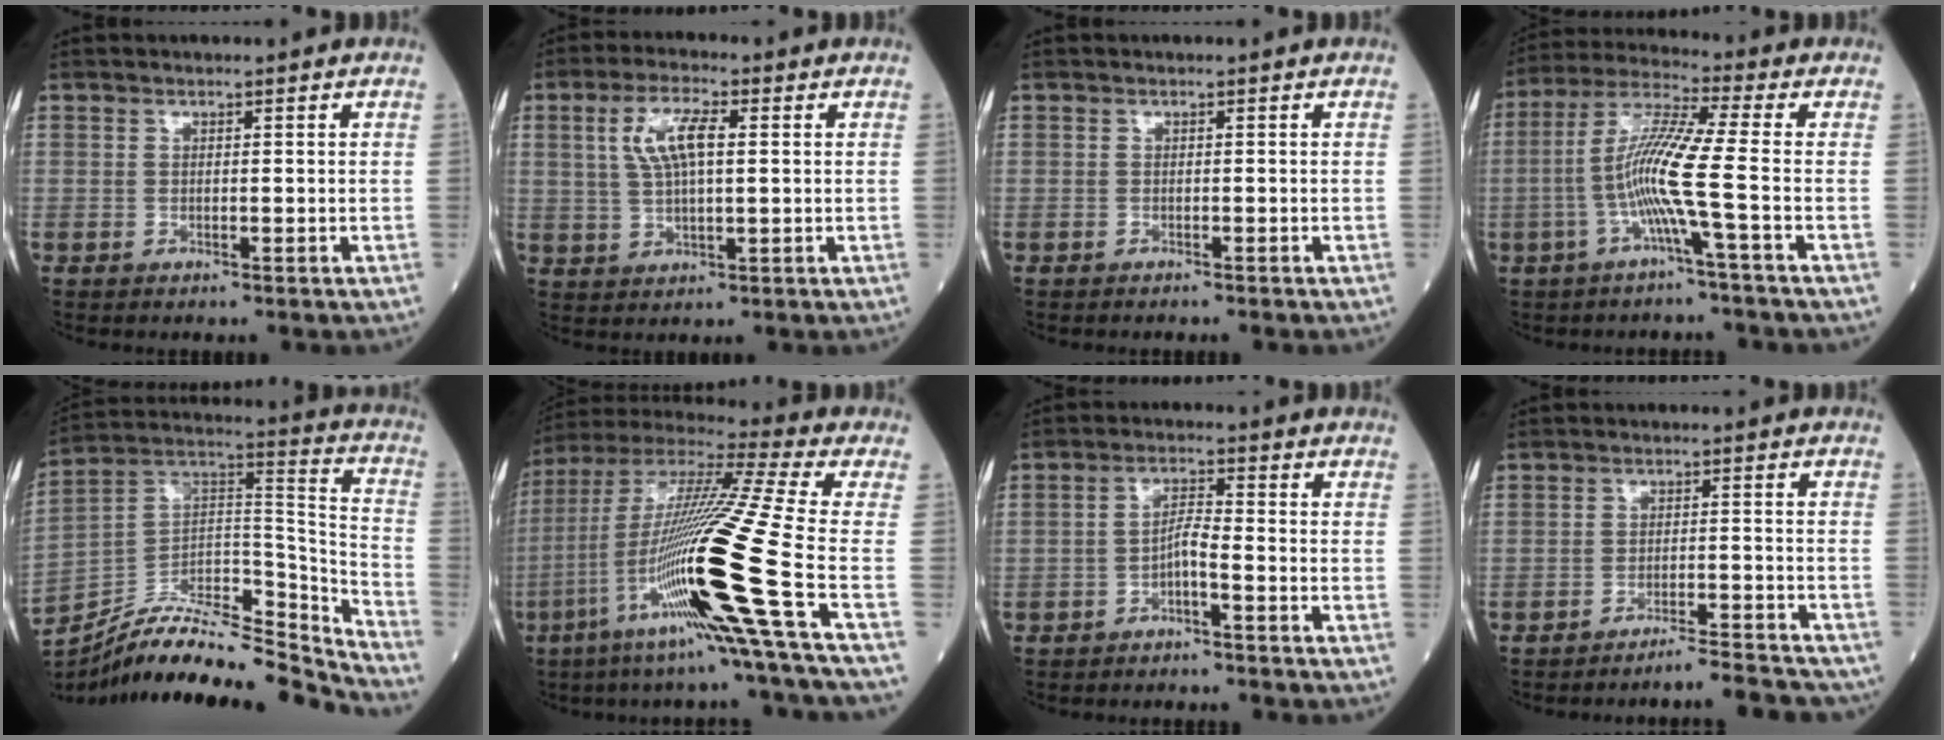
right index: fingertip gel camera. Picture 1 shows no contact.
{"total": 7.1, "force": [1.7, 1.9, 6.6], "torque": [-0.138, 0.011, 0.036]}
{"total": 1.1, "force": [-1.0, 0.1, 0.4], "torque": [-0.007, -0.001, -0.014]}
{"total": 9.4, "force": [-2.3, -1.3, 9.0], "torque": [-0.188, 0.009, -0.049]}
{"total": 22.0, "force": [-20.6, 3.5, 7.1], "torque": [-0.121, 0.044, -0.339]}
{"total": 26.1, "force": [-8.4, -2.3, 24.6], "torque": [-0.467, -0.030, -0.168]}
{"total": 2.9, "force": [-1.5, 0.3, 2.5], "torque": [-0.047, 0.006, -0.027]}
{"total": 7.2, "force": [-7.1, 0.1, 1.1], "torque": [-0.002, 0.007, -0.101]}